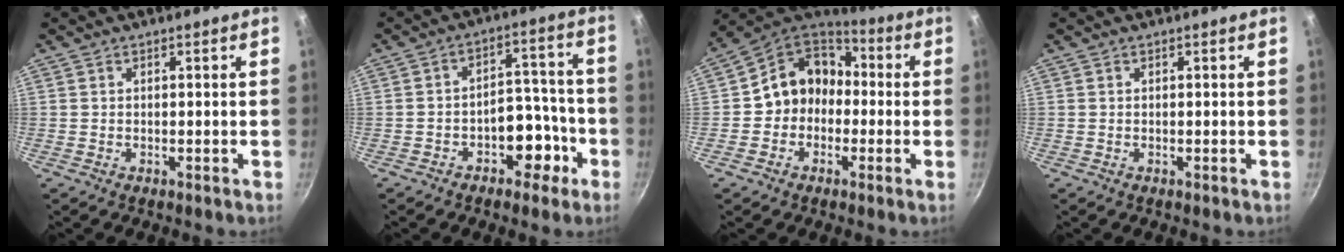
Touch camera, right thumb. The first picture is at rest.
{"total": 8.7, "force": [-4.2, 5.7, 5.0], "torque": [-0.022, 0.062, -0.048]}
{"total": 11.9, "force": [-1.0, 10.3, 5.9], "torque": [-0.056, 0.046, -0.038]}
{"total": 0.0}